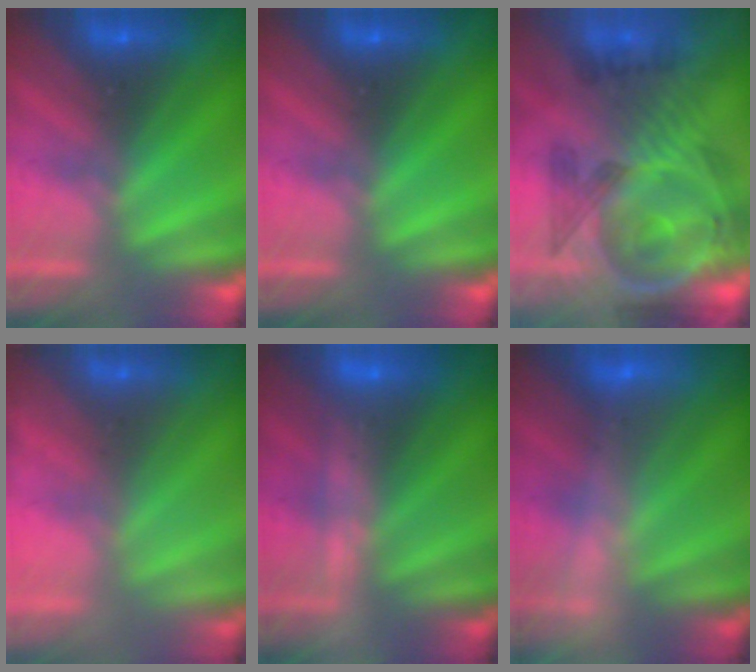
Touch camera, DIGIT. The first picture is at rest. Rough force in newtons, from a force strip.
{"total": 0.0}
{"total": 6.7}
{"total": 2.1}
{"total": 2.3}
{"total": 2.4}